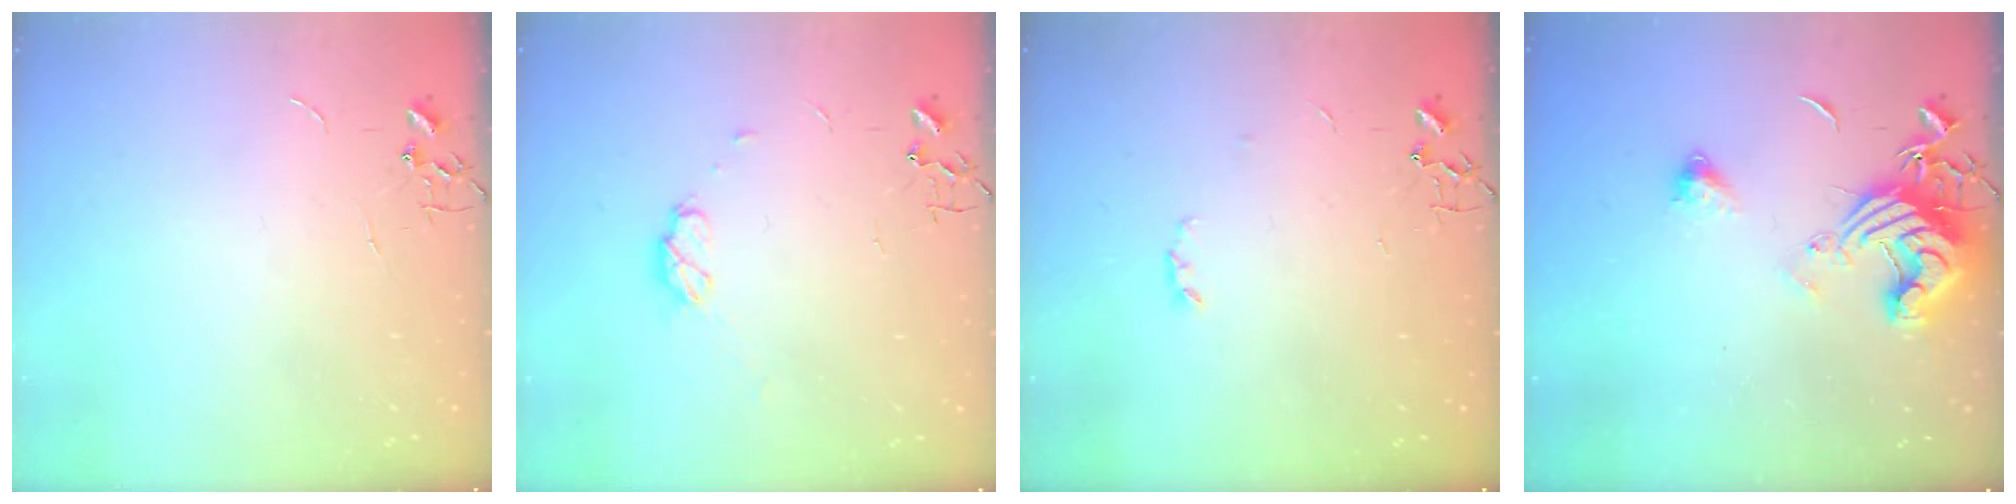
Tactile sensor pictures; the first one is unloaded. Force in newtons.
{"total": 7.0, "press": 6.9, "slide": 0.8}
{"total": 2.9, "press": 2.8, "slide": 0.5}
{"total": 14.4, "press": 14.3, "slide": 1.8}